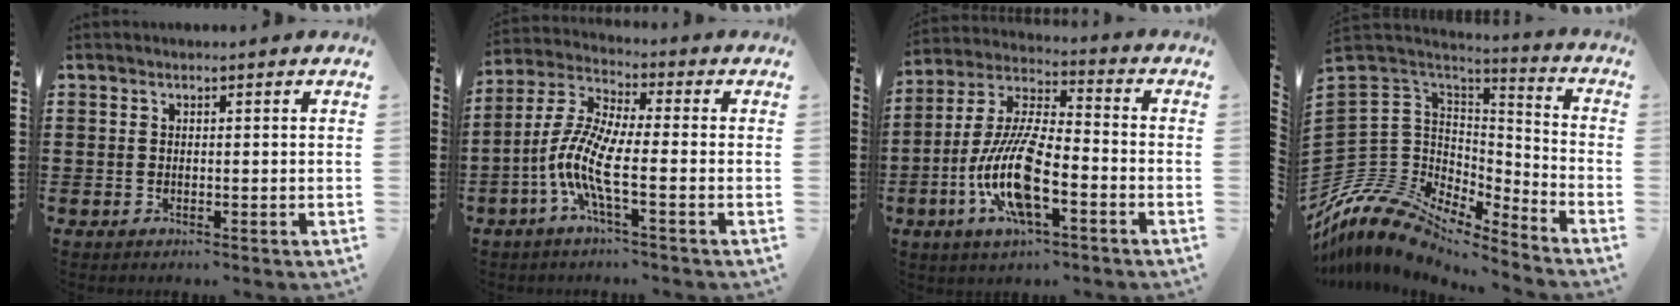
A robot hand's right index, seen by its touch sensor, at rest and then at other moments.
{"total": 8.8, "force": [-3.2, 1.9, 7.9], "torque": [-0.198, -0.017, -0.072]}
{"total": 12.9, "force": [-4.8, 4.3, 11.2], "torque": [-0.250, -0.006, -0.094]}
{"total": 11.2, "force": [-7.9, 6.9, 4.1], "torque": [-0.138, -0.006, -0.156]}